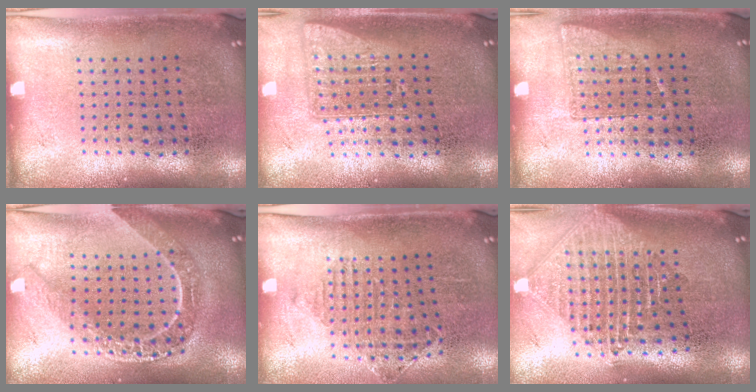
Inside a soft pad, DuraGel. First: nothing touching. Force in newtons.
{"total": 1.6, "press": 1.2, "slide": 1.0}
{"total": 0.7, "press": 0.7, "slide": 0.2}
{"total": 2.1, "press": 1.8, "slide": 1.0}
{"total": 1.2, "press": 1.1, "slide": 0.5}
{"total": 2.4, "press": 1.9, "slide": 1.5}